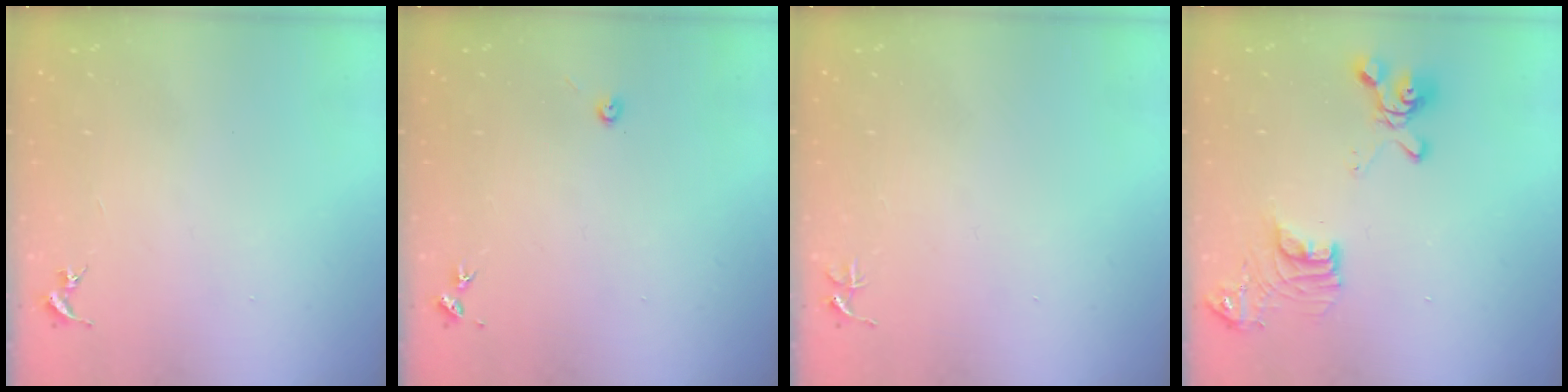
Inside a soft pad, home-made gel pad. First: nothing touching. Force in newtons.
{"total": 2.0, "press": 2.0, "slide": 0.3}
{"total": 3.6, "press": 3.6, "slide": 0.3}
{"total": 16.7, "press": 16.6, "slide": 1.7}